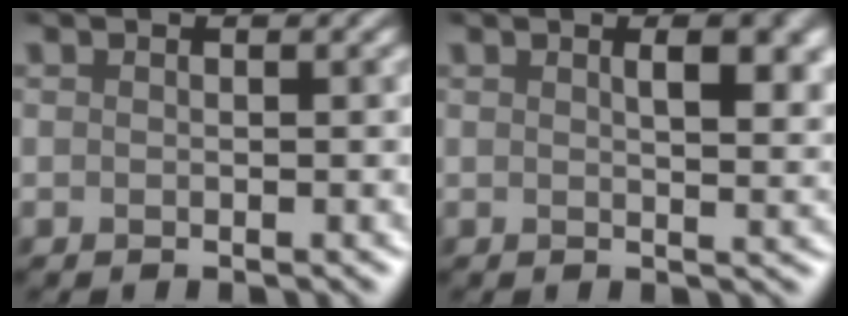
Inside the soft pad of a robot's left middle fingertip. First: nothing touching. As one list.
[{"total": 5.1, "force": [1.7, 2.1, 4.3], "torque": [-0.027, 0.010, 0.020]}]